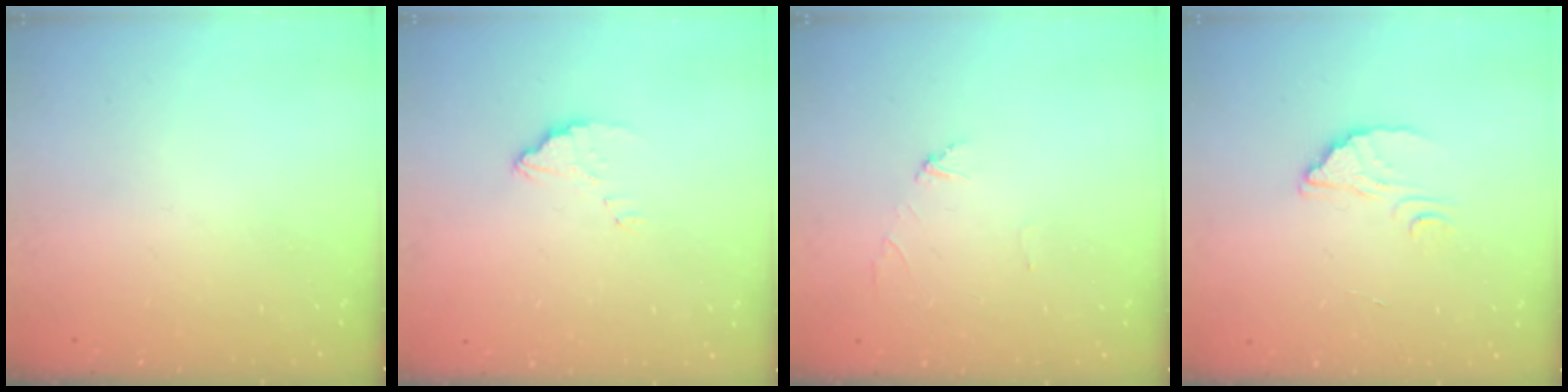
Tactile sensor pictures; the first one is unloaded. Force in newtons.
{"total": 2.5, "press": 2.5, "slide": 0.2}
{"total": 2.7, "press": 2.7, "slide": 0.2}
{"total": 2.1, "press": 2.1, "slide": 0.1}